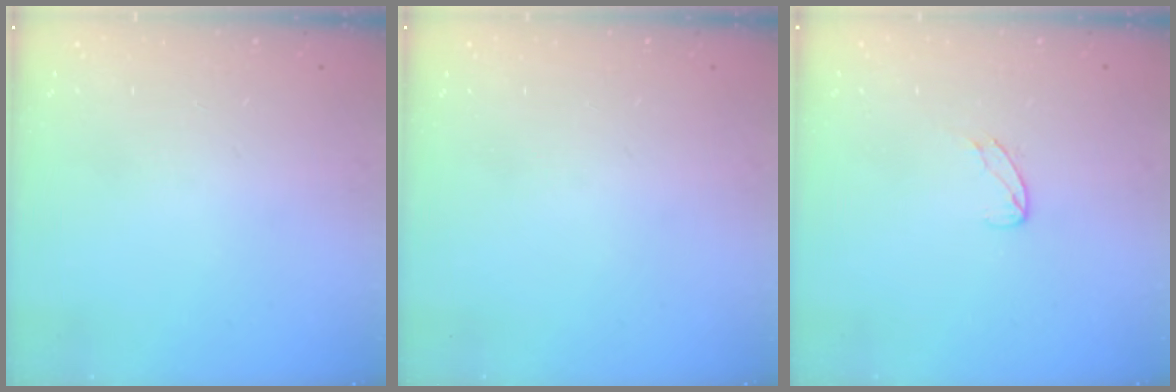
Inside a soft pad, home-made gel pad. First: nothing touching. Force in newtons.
{"total": 0.0}
{"total": 4.3, "press": 4.3, "slide": 0.3}